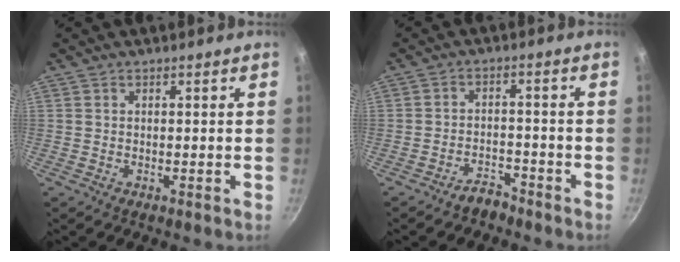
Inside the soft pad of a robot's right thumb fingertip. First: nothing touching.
{"total": 3.7, "force": [-3.2, 1.6, 0.9], "torque": [0.000, 0.036, -0.052]}